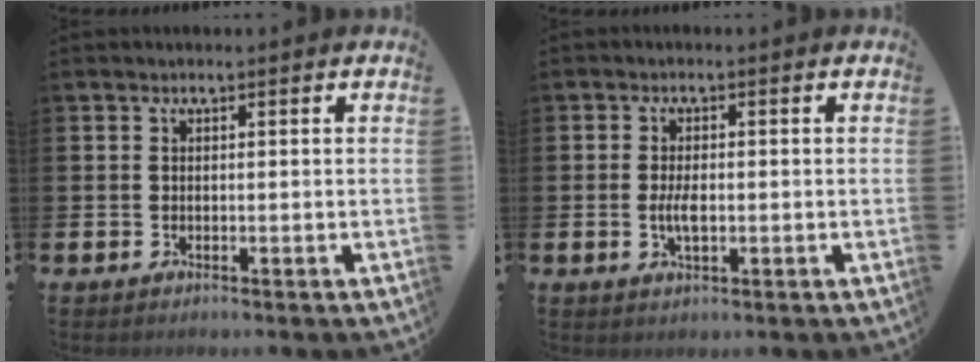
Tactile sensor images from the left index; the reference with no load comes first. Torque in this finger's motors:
{"motor_torque": [0.13, 0.09, 0.05, 0.12]}